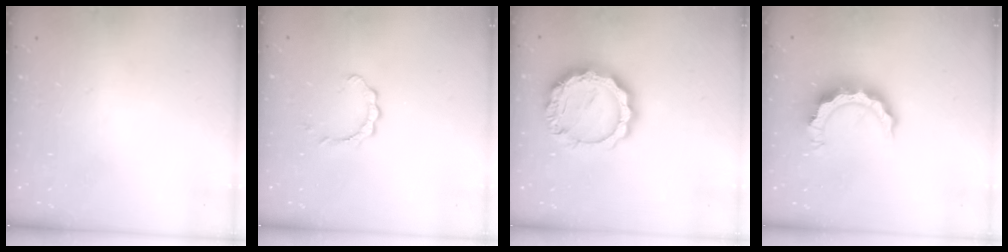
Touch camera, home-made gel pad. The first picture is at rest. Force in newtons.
{"total": 2.9, "press": 2.9, "slide": 0.3}
{"total": 14.8, "press": 14.8, "slide": 0.9}
{"total": 11.3, "press": 11.3, "slide": 1.0}